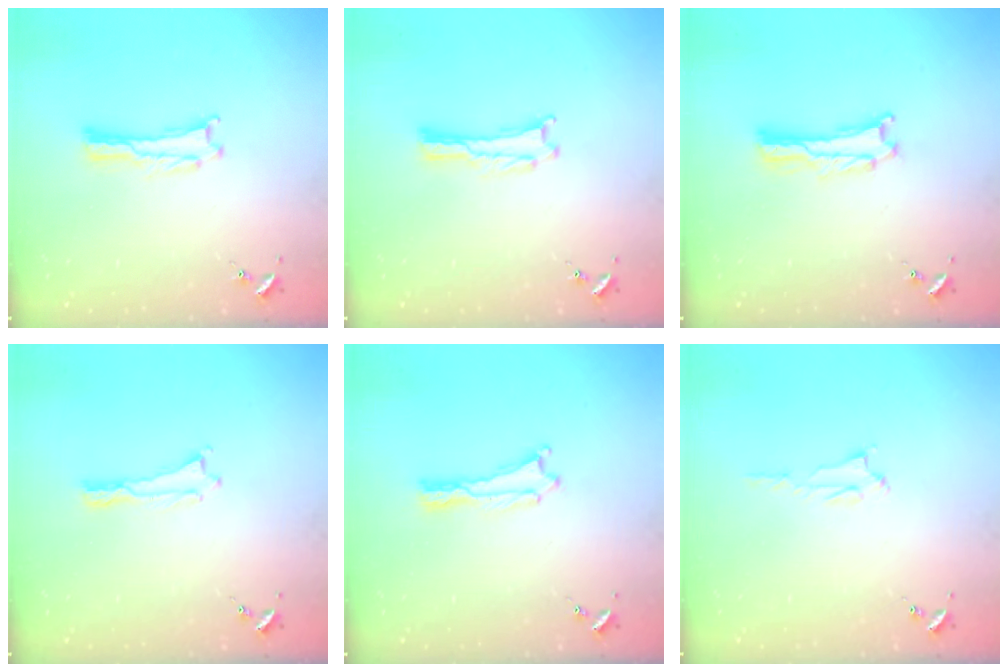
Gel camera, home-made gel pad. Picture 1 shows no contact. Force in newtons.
{"total": 0.0}
{"total": 0.8, "press": 0.8, "slide": 0.2}
{"total": 0.0}
{"total": 0.0}
{"total": 2.2, "press": 2.2, "slide": 0.4}